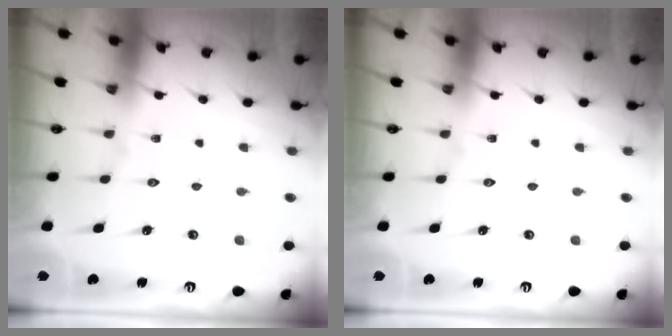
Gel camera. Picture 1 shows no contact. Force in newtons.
{"total": 0.0}